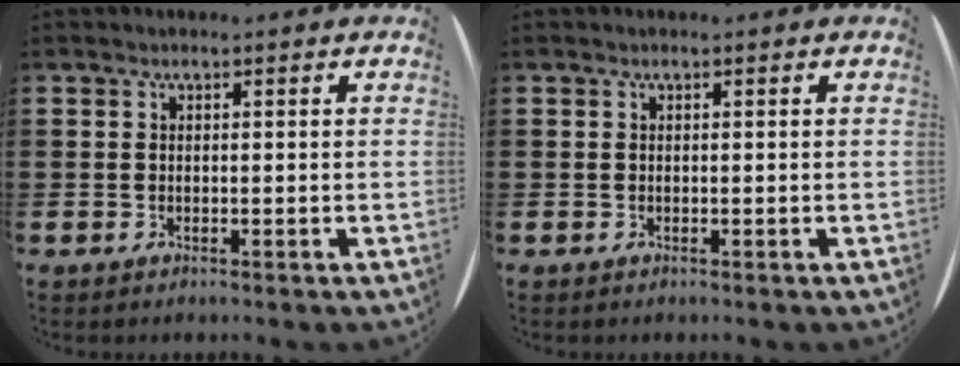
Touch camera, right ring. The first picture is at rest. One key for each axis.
{"total": 0.0}